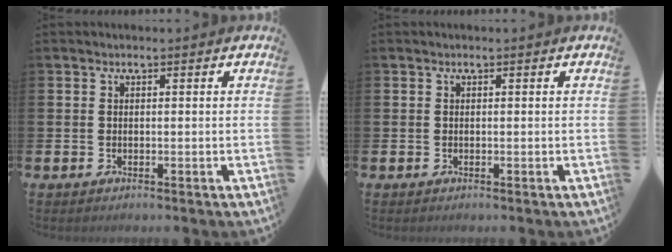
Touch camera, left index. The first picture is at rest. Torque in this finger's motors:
{"motor_torque": [-0.09, 0.05, 0.01, -0.01]}